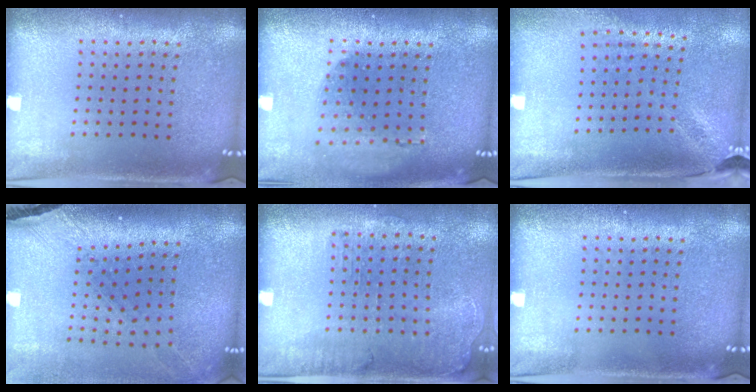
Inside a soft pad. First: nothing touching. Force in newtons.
{"total": 1.1, "press": 1.1, "slide": 0.2}
{"total": 1.9, "press": 1.6, "slide": 1.1}
{"total": 1.5, "press": 1.4, "slide": 0.5}
{"total": 1.2, "press": 1.2, "slide": 0.3}
{"total": 0.0}